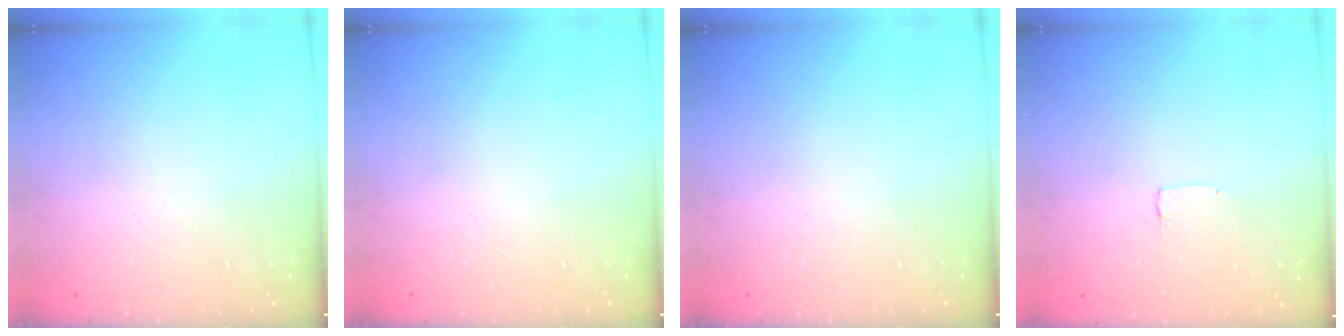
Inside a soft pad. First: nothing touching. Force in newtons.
{"total": 0.0}
{"total": 0.0}
{"total": 2.6, "press": 2.6, "slide": 0.2}